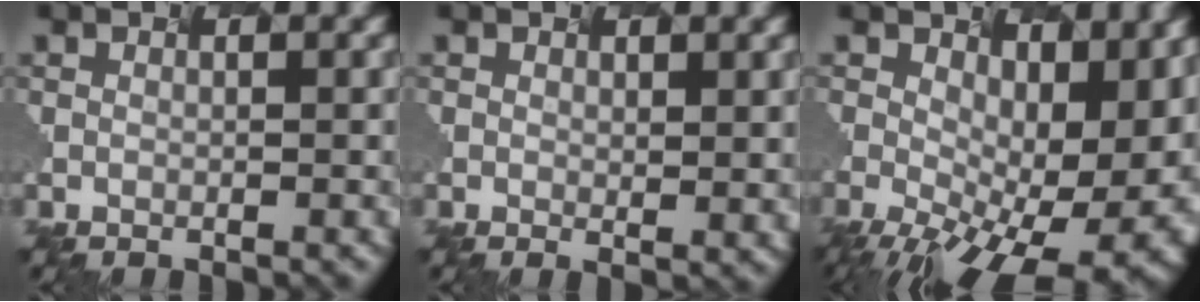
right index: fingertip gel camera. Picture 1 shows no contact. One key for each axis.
{"total": 0.7, "fx": -0.1, "fy": -0.7, "fz": 0.0, "tx": -0.014, "ty": -0.016, "tz": 0.029}
{"total": 11.4, "fx": -1.6, "fy": 4.5, "fz": 10.4, "tx": -0.144, "ty": -0.024, "tz": 0.035}